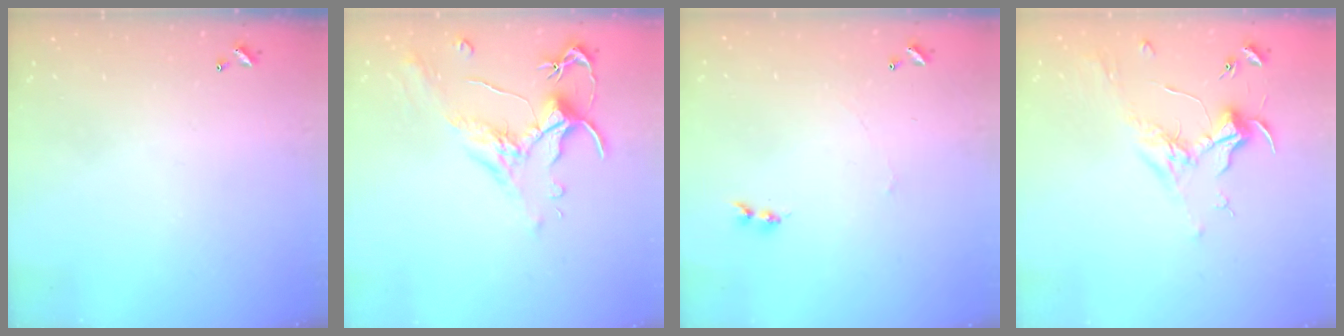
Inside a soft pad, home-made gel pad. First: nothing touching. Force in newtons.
{"total": 1.8, "press": 1.2, "slide": 1.3}
{"total": 1.2, "press": 1.1, "slide": 0.3}
{"total": 2.0, "press": 1.8, "slide": 0.7}